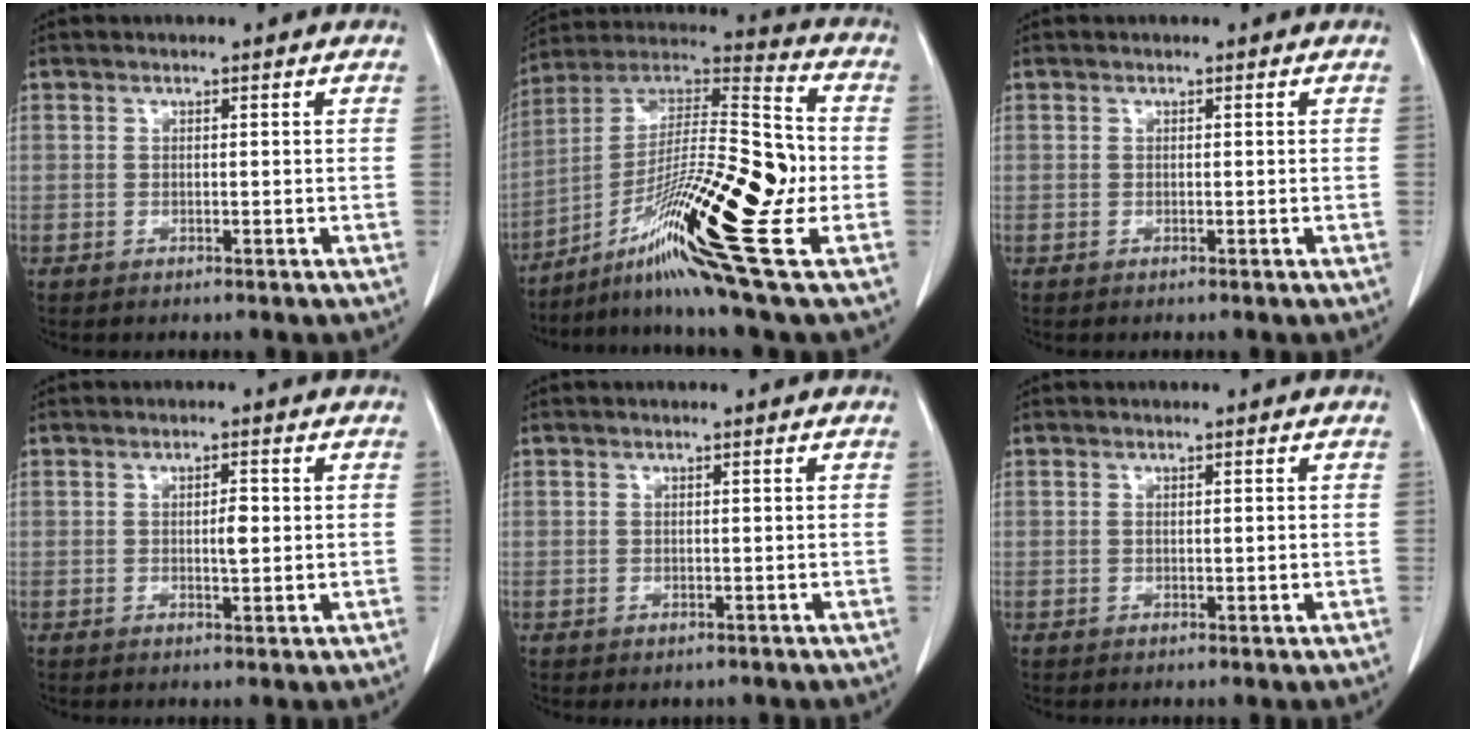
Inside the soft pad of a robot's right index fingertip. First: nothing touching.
{"total": 23.0, "force": [-7.6, 1.2, 21.7], "torque": [-0.375, -0.011, -0.138]}
{"total": 0.0}
{"total": 2.0, "force": [0.1, 0.5, 1.9], "torque": [-0.029, 0.001, 0.002]}
{"total": 1.0, "force": [-0.5, 0.9, 0.1], "torque": [0.001, 0.003, -0.004]}
{"total": 0.6, "force": [-0.1, 0.1, 0.6], "torque": [-0.021, 0.001, 0.004]}